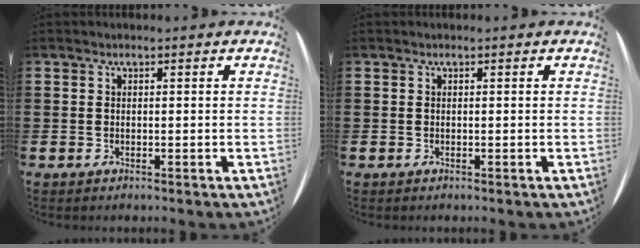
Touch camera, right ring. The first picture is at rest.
{"total": 0.0}